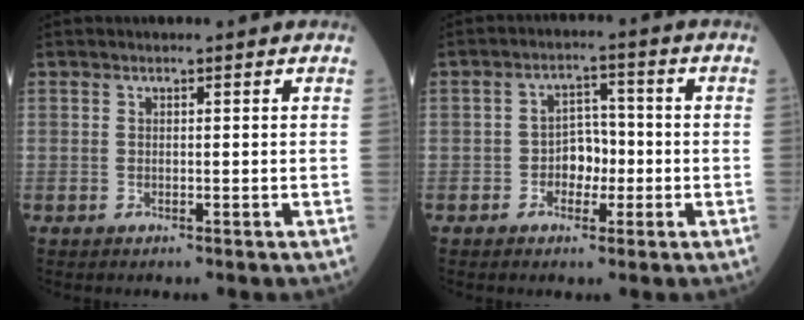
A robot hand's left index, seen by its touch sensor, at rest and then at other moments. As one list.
[{"total": 4.5, "force": [-1.4, 3.0, 3.1], "torque": [-0.046, 0.010, -0.028]}]